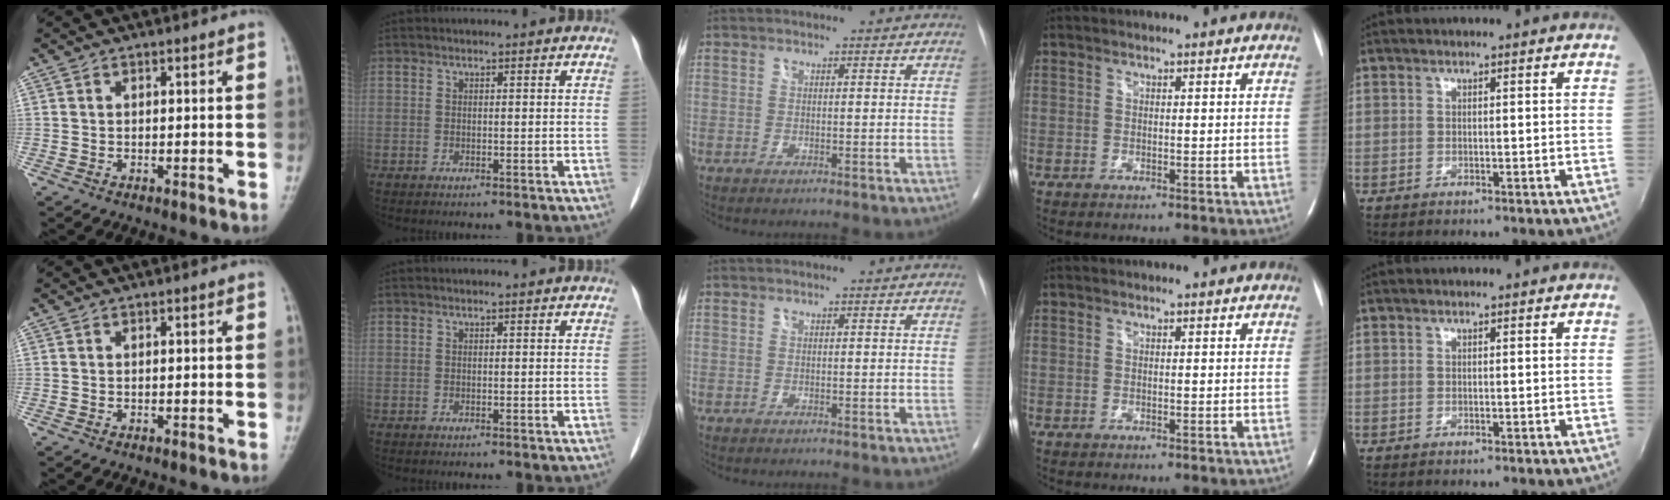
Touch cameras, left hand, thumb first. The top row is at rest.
{}